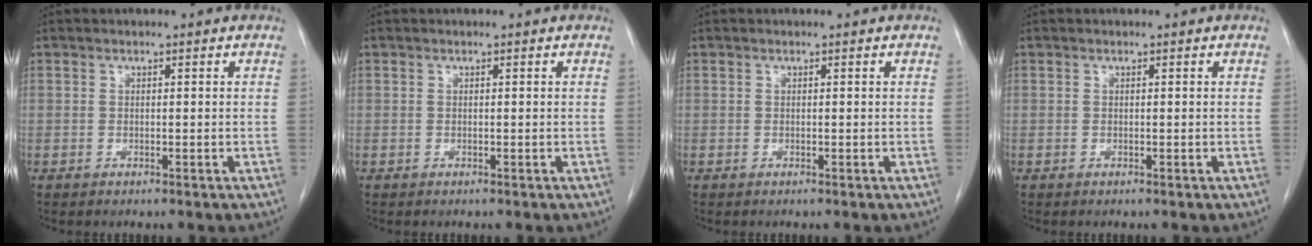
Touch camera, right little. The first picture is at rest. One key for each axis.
{"total": 0.0}
{"total": 0.0}
{"total": 0.0}